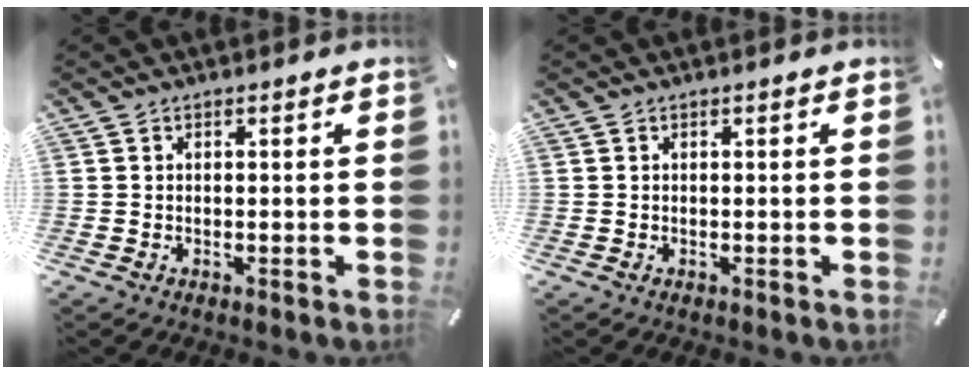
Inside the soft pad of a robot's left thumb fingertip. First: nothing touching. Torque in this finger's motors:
{"motor_torque": [-0.01, 0.00, -0.04, -0.04, -0.01]}